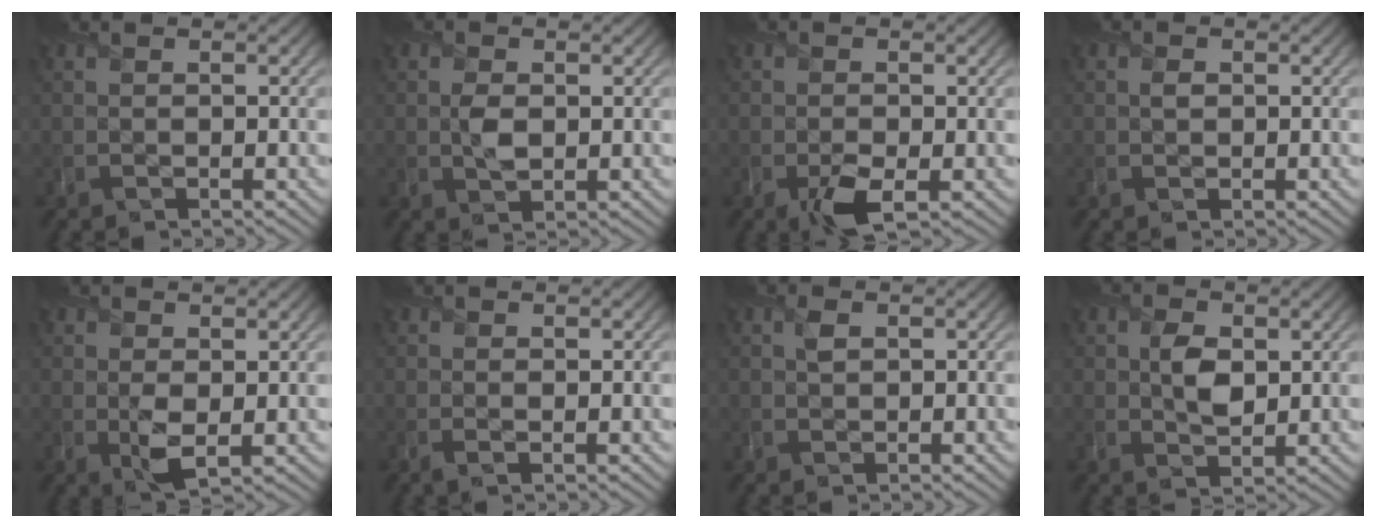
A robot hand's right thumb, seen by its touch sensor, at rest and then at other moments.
{"total": 2.5, "force": [0.1, 1.7, 1.9], "torque": [-0.043, -0.004, 0.001]}
{"total": 3.4, "force": [-1.4, 1.8, 2.5], "torque": [-0.049, -0.012, -0.026]}
{"total": 1.1, "force": [0.2, 1.0, 0.6], "torque": [-0.011, -0.003, -0.001]}
{"total": 3.0, "force": [0.1, 1.8, 2.4], "torque": [-0.054, -0.010, 0.005]}
{"total": 0.8, "force": [-0.1, 0.3, 0.7], "torque": [-0.016, -0.004, -0.005]}
{"total": 1.4, "force": [0.4, 0.9, 0.9], "torque": [-0.021, -0.002, 0.007]}
{"total": 4.0, "force": [0.7, 2.6, 3.0], "torque": [-0.062, -0.005, 0.011]}